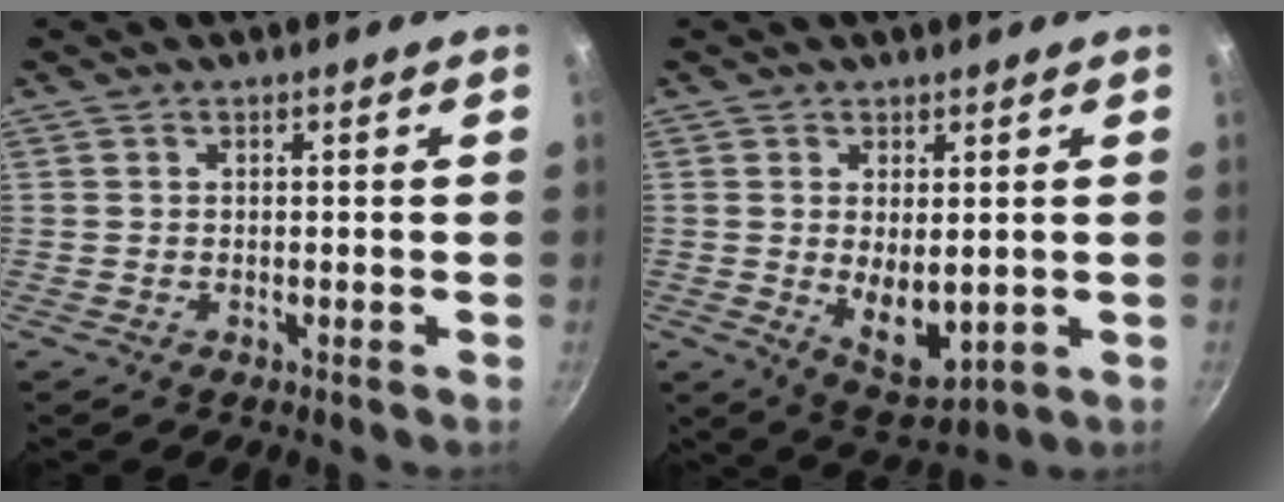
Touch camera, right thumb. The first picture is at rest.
{"total": 8.2, "force": [0.2, 4.3, 7.0], "torque": [-0.098, -0.021, 0.024]}